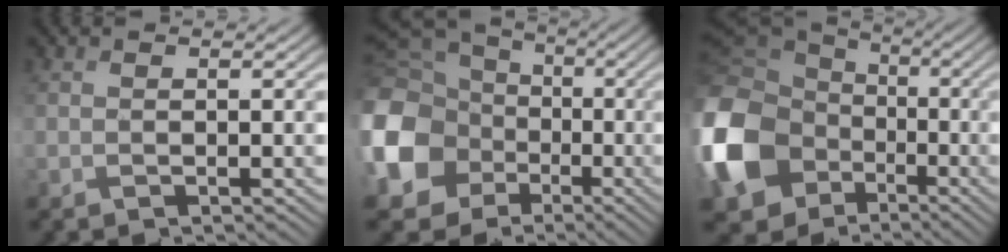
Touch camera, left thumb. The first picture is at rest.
{"total": 17.9, "force": [-3.2, 15.6, 8.2], "torque": [-0.259, -0.041, -0.083]}
{"total": 19.0, "force": [-4.6, 15.4, 10.3], "torque": [-0.315, -0.033, -0.098]}